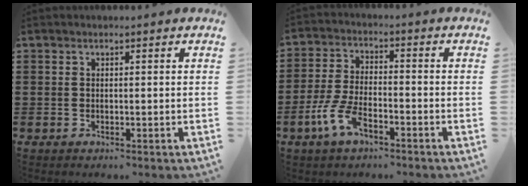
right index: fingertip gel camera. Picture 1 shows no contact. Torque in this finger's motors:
{"motor_torque": [2.04, 0.10, 0.86, 0.14]}